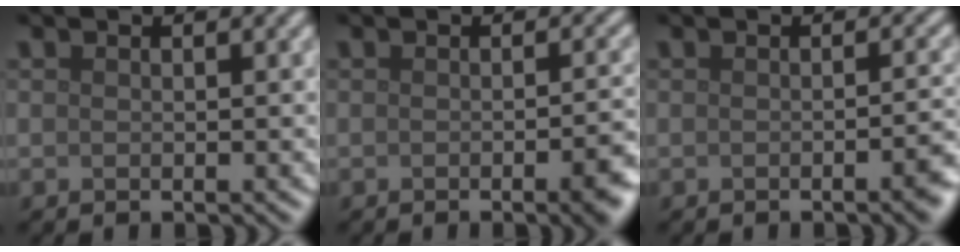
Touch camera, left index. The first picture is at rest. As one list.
[{"total": 4.1, "force": [-1.5, 1.1, 3.6], "torque": [-0.039, -0.005, -0.018]}, {"total": 2.5, "force": [-1.0, 0.6, 2.2], "torque": [-0.021, 0.001, -0.016]}]